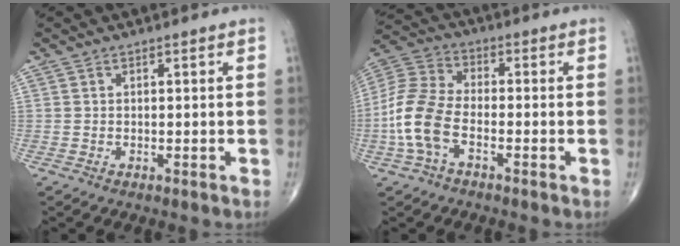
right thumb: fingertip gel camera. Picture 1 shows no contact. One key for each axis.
{"total": 11.2, "fx": -3.4, "fy": 6.1, "fz": 8.8, "tx": -0.196, "ty": 0.027, "tz": -0.075}